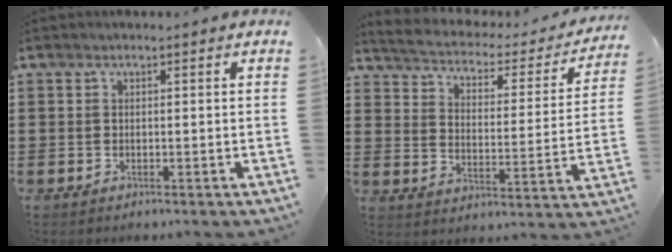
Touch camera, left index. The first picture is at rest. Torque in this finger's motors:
{"motor_torque": [1.19, -0.94, 0.15, 0.00]}